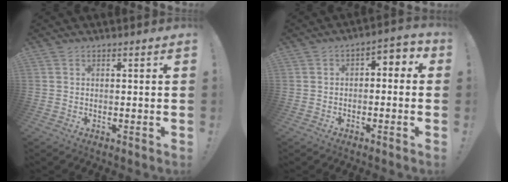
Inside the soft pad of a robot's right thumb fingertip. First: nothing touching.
{"total": 3.8, "force": [-2.2, 2.3, 2.1], "torque": [-0.013, 0.012, -0.045]}